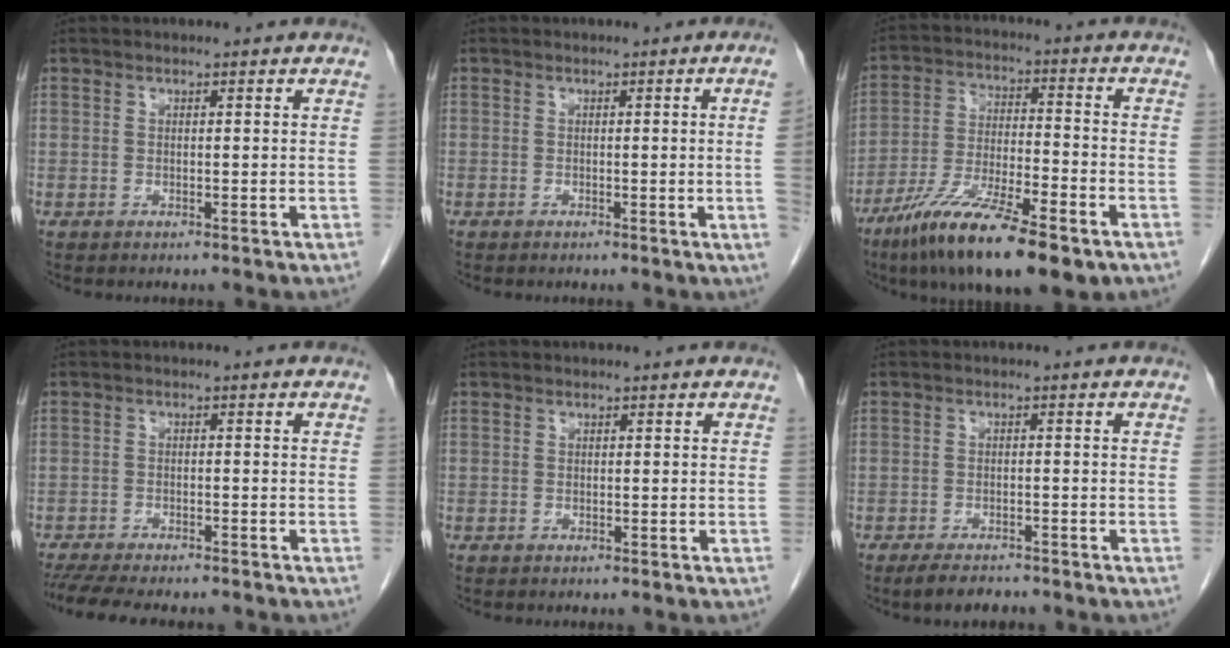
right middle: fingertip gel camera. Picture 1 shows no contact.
{"total": 3.3, "force": [-0.3, -1.4, 3.0], "torque": [-0.039, -0.005, -0.002]}
{"total": 17.0, "force": [-10.8, 3.2, 12.8], "torque": [-0.220, -0.032, -0.186]}
{"total": 11.6, "force": [-10.0, 2.6, 5.3], "torque": [-0.085, -0.011, -0.141]}
{"total": 0.0}
{"total": 3.7, "force": [-3.1, 1.1, 1.7], "torque": [-0.032, -0.005, -0.049]}